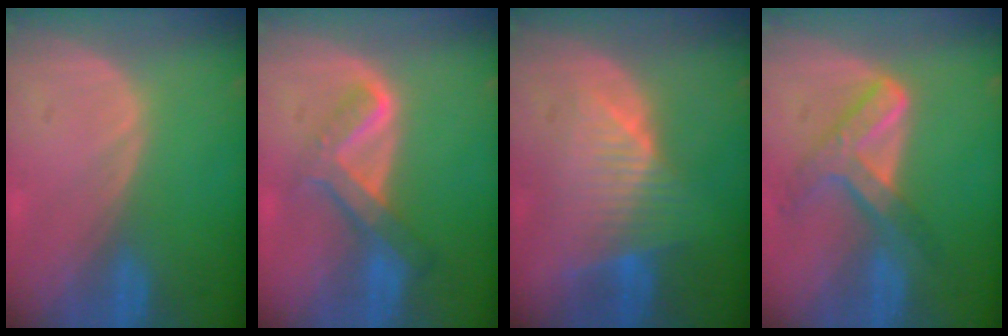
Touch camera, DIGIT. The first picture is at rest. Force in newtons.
{"total": 6.7, "press": 5.7, "slide": 3.6}
{"total": 8.1, "press": 7.0, "slide": 4.1}
{"total": 7.2, "press": 6.2, "slide": 3.7}